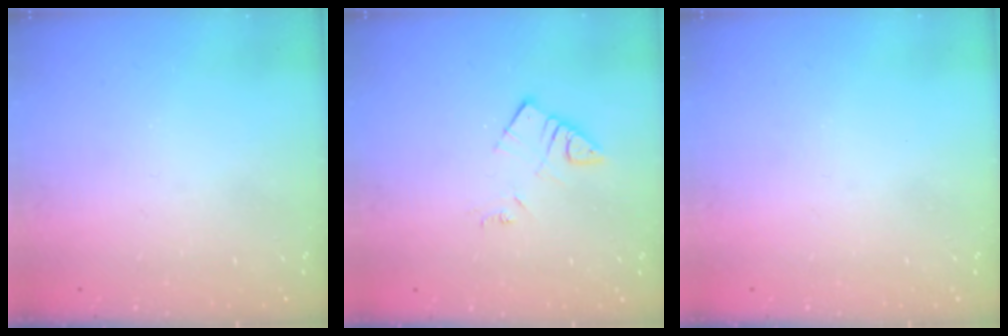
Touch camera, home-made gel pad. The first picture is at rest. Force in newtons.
{"total": 4.4, "press": 4.4, "slide": 0.2}
{"total": 0.0}